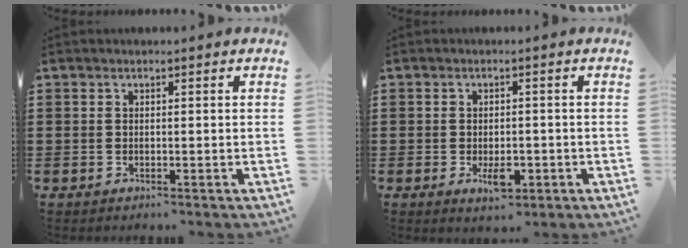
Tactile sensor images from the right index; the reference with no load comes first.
{"total": 3.6, "force": [-1.1, 1.7, 3.0], "torque": [-0.051, -0.004, -0.021]}